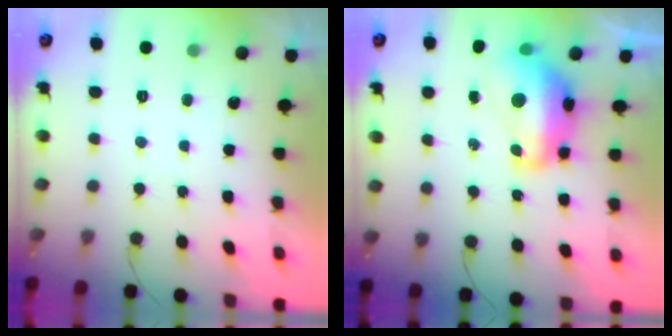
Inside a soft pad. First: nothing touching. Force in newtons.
{"total": 14.6, "press": 14.6, "slide": 1.0}